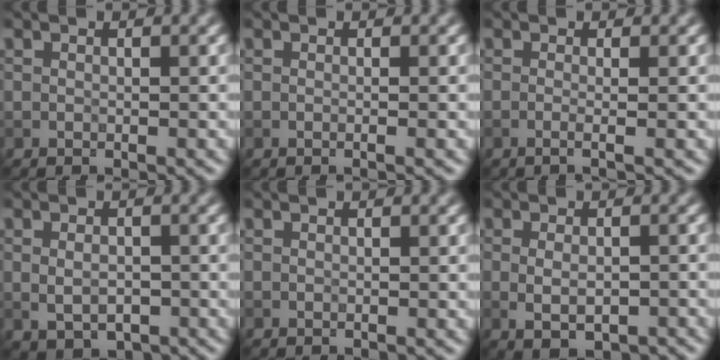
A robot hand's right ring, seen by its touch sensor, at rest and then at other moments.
{"total": 1.0, "force": [0.0, 0.4, 0.9], "torque": [-0.006, -0.011, -0.009]}
{"total": 2.6, "force": [0.2, 1.3, 2.2], "torque": [-0.012, -0.002, -0.026]}
{"total": 3.2, "force": [-0.6, 2.2, 2.2], "torque": [-0.041, -0.008, -0.004]}
{"total": 0.0}
{"total": 3.3, "force": [-0.9, 1.6, 2.8], "torque": [-0.050, -0.009, -0.007]}